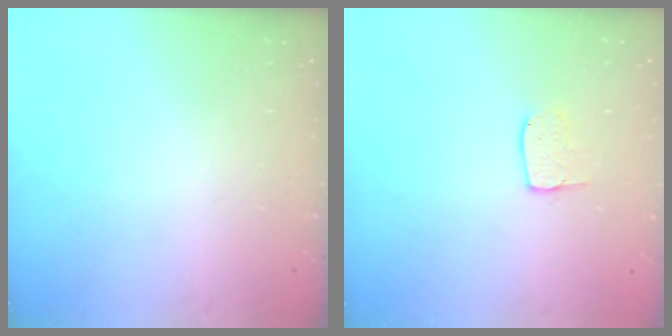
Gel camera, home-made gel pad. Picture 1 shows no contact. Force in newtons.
{"total": 5.6, "press": 5.6, "slide": 0.3}